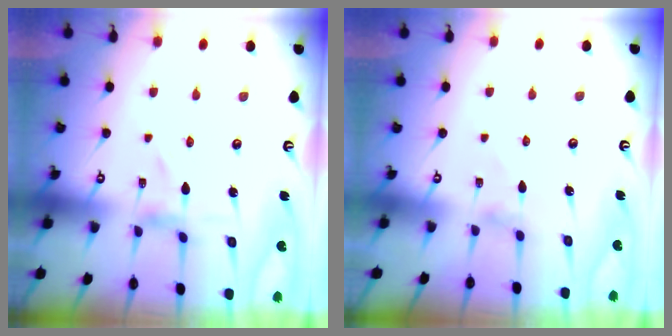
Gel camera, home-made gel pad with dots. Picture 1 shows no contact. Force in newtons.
{"total": 0.9, "press": 0.9, "slide": 0.3}